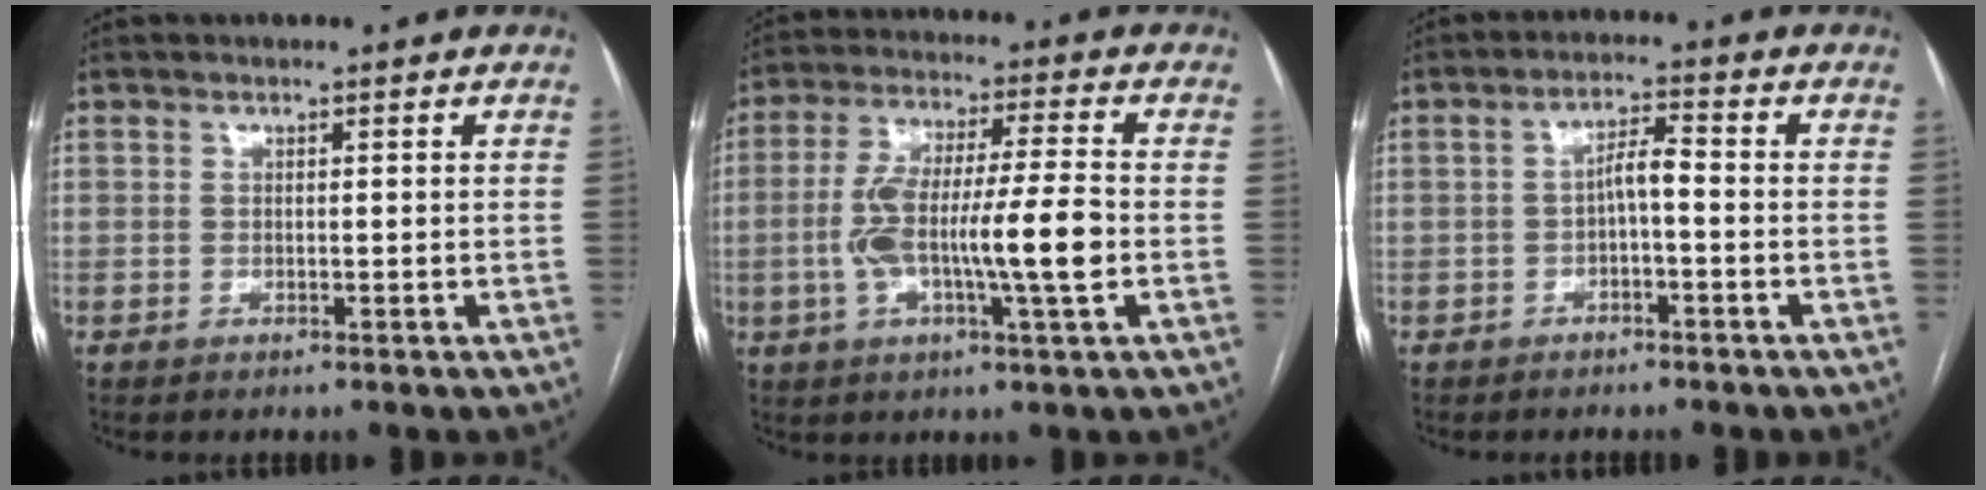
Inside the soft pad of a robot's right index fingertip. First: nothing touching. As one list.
[{"total": 13.1, "force": [-2.3, 1.0, 12.9], "torque": [-0.243, 0.007, -0.045]}, {"total": 3.4, "force": [-0.8, 0.7, 3.2], "torque": [-0.056, 0.015, -0.012]}]